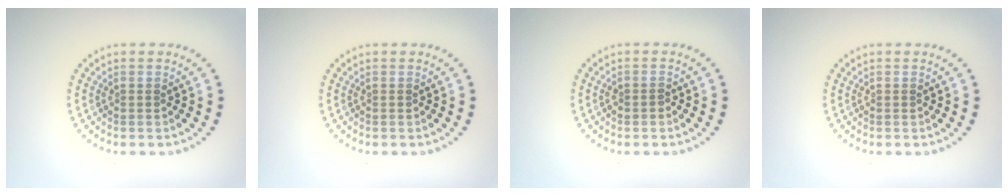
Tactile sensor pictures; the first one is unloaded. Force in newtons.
{"total": 0.0}
{"total": 0.8, "press": 0.7, "slide": 0.2}
{"total": 0.0}